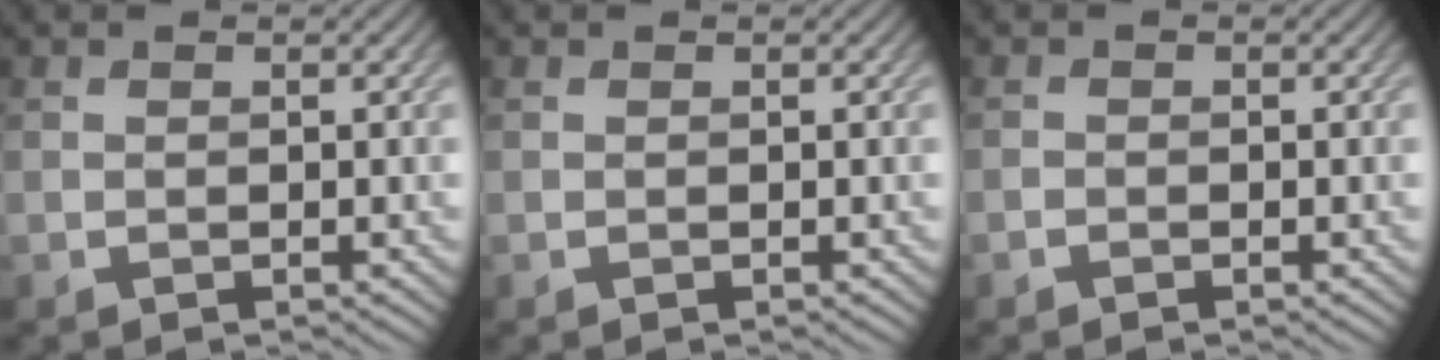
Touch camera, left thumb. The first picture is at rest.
{"total": 0.0}
{"total": 0.6, "force": [-0.5, 0.3, 0.1], "torque": [-0.002, 0.002, -0.013]}